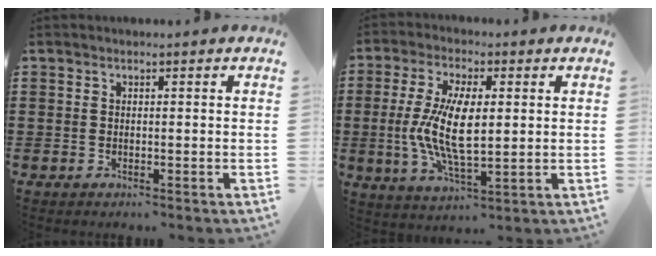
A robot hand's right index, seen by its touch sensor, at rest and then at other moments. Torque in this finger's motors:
{"motor_torque": [2.14, 0.00, 1.05, 0.21]}